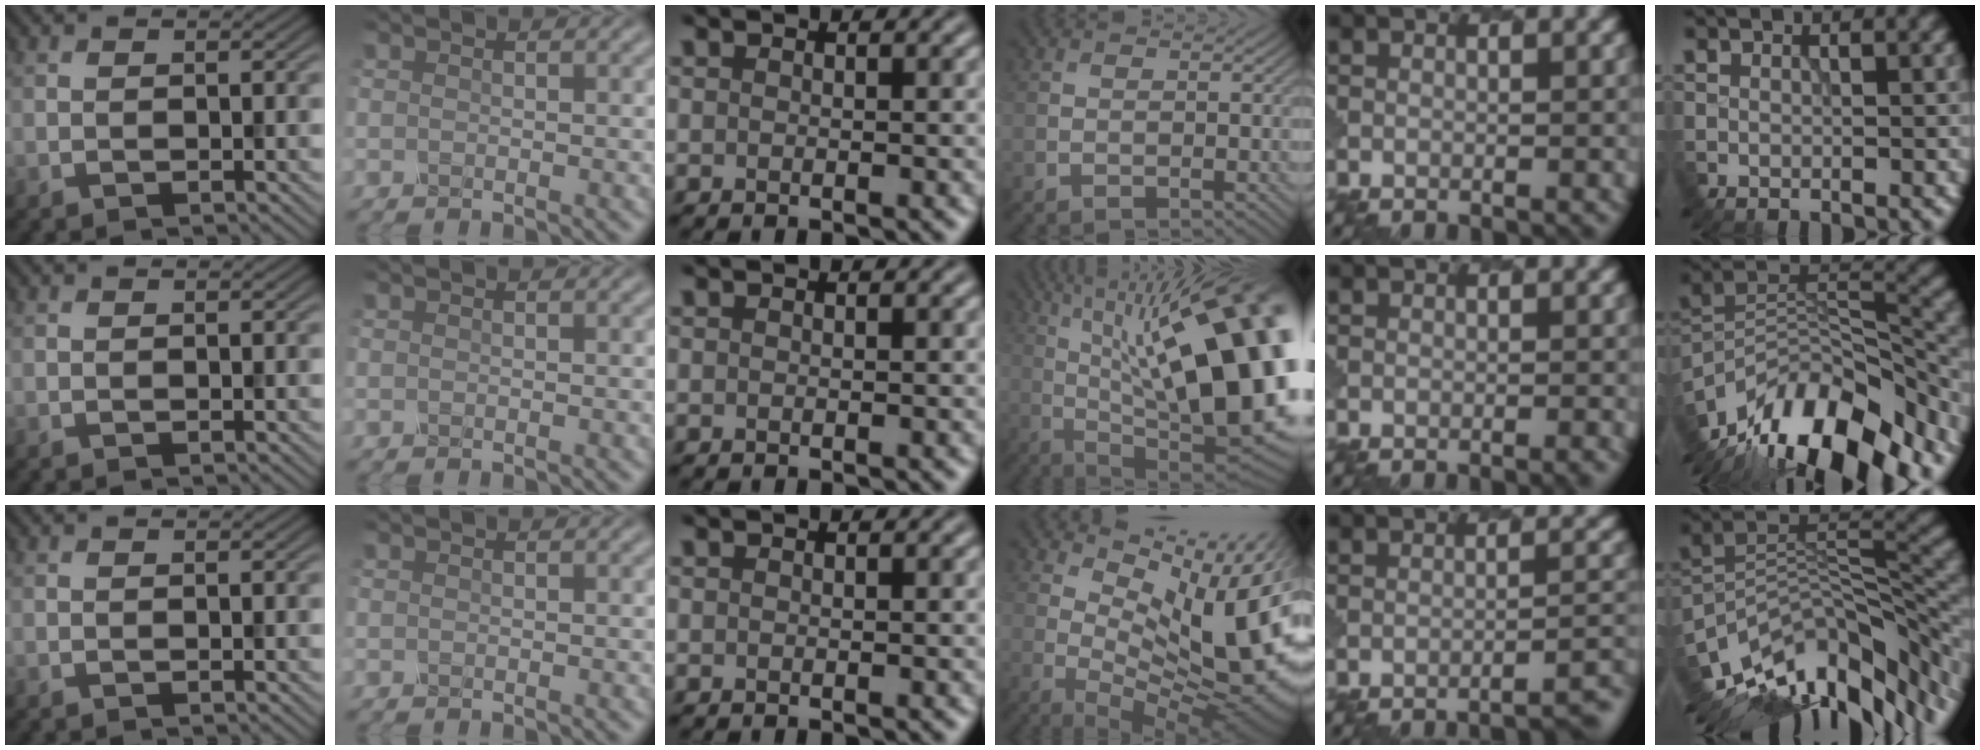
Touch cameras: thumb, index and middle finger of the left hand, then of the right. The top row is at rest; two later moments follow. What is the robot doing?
{"motion": "dispense", "object": "syringe"}